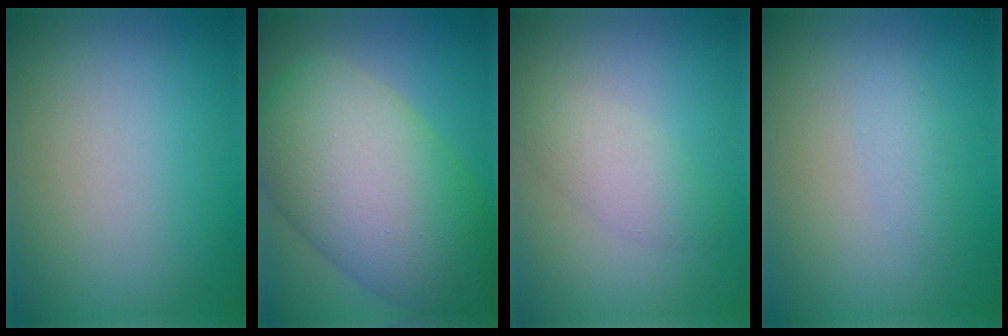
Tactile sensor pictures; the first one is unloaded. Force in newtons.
{"total": 13.5, "press": 13.5, "slide": 0.7}
{"total": 2.2, "press": 2.2, "slide": 0.0}
{"total": 1.1, "press": 1.1, "slide": 0.1}